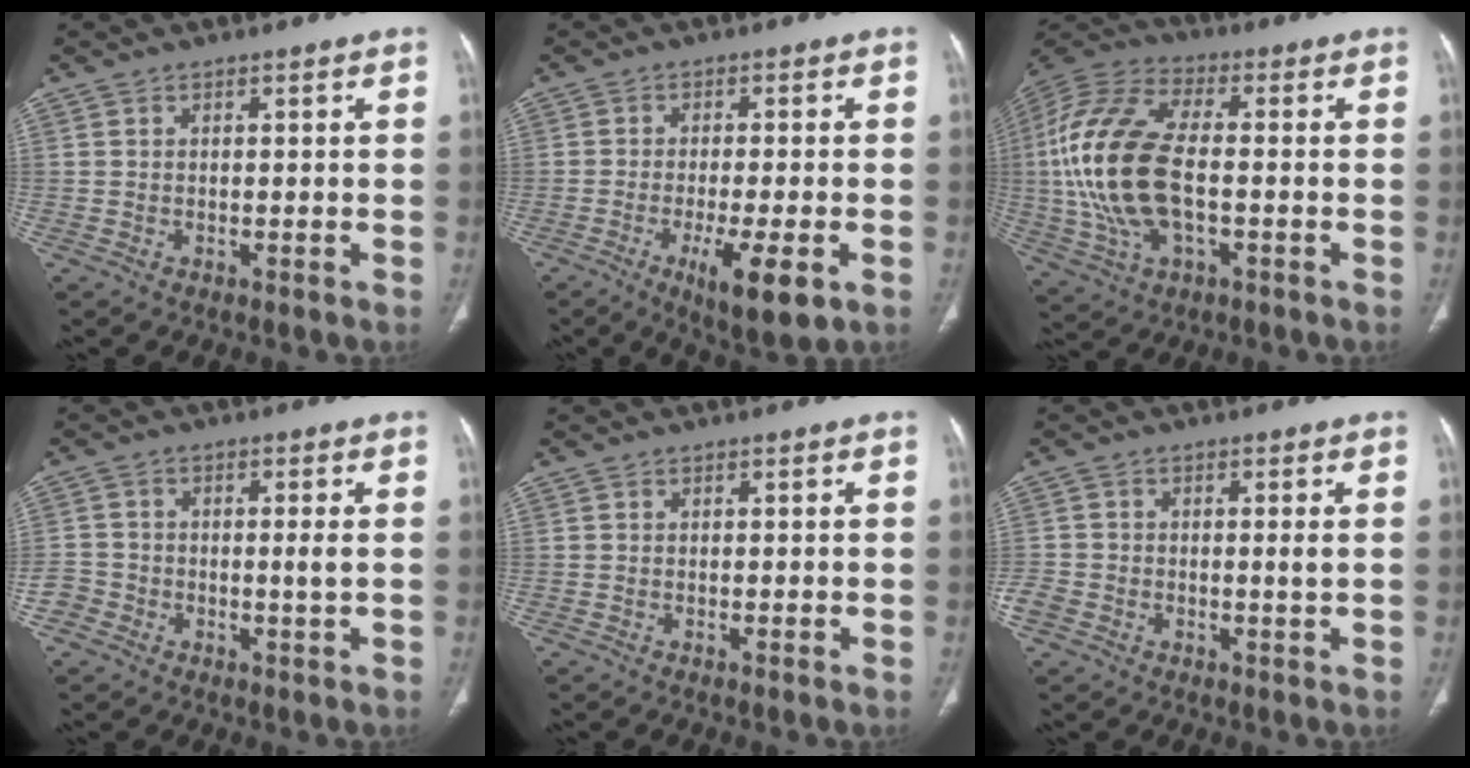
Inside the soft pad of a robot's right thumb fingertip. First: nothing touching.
{"total": 9.6, "force": [-3.8, 2.3, 8.5], "torque": [-0.137, -0.013, -0.057]}
{"total": 21.5, "force": [-1.5, 11.0, 18.4], "torque": [-0.409, 0.012, -0.025]}
{"total": 3.6, "force": [-1.2, 2.1, 2.7], "torque": [-0.045, 0.011, -0.031]}
{"total": 0.0}
{"total": 3.7, "force": [-0.8, 2.1, 3.0], "torque": [-0.058, 0.007, -0.021]}